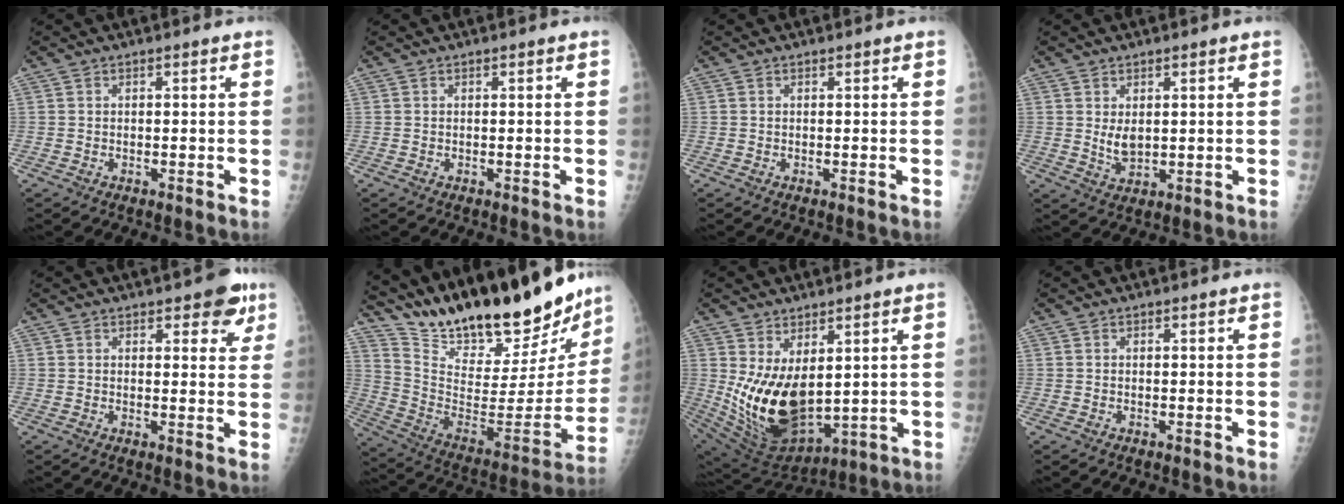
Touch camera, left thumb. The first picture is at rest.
{"total": 0.0}
{"total": 0.0}
{"total": 4.2, "force": [0.9, 2.3, 3.4], "torque": [-0.048, -0.013, 0.023]}
{"total": 5.6, "force": [3.2, 2.7, 3.8], "torque": [-0.014, -0.012, 0.034]}
{"total": 31.2, "force": [26.2, 8.8, 14.5], "torque": [-0.213, -0.124, 0.398]}
{"total": 15.5, "force": [2.3, 8.8, 12.6], "torque": [-0.211, -0.041, 0.077]}
{"total": 0.0}